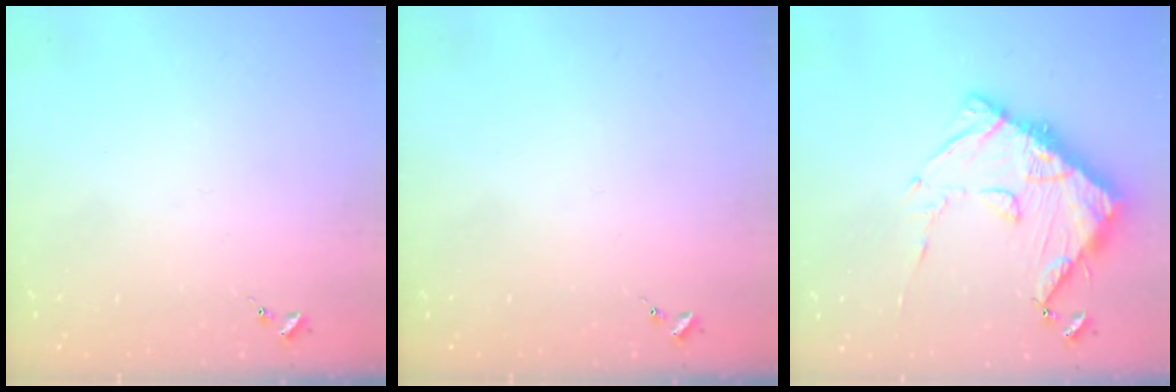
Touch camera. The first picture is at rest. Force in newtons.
{"total": 0.0}
{"total": 14.1, "press": 14.0, "slide": 1.6}